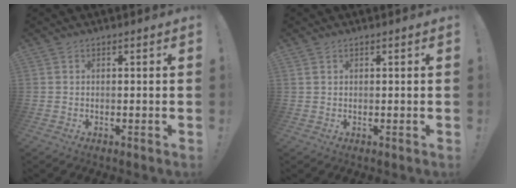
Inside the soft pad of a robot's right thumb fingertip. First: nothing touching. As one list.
[{"total": 0.8, "force": [0.6, 0.4, 0.3], "torque": [-0.010, 0.003, 0.011]}]